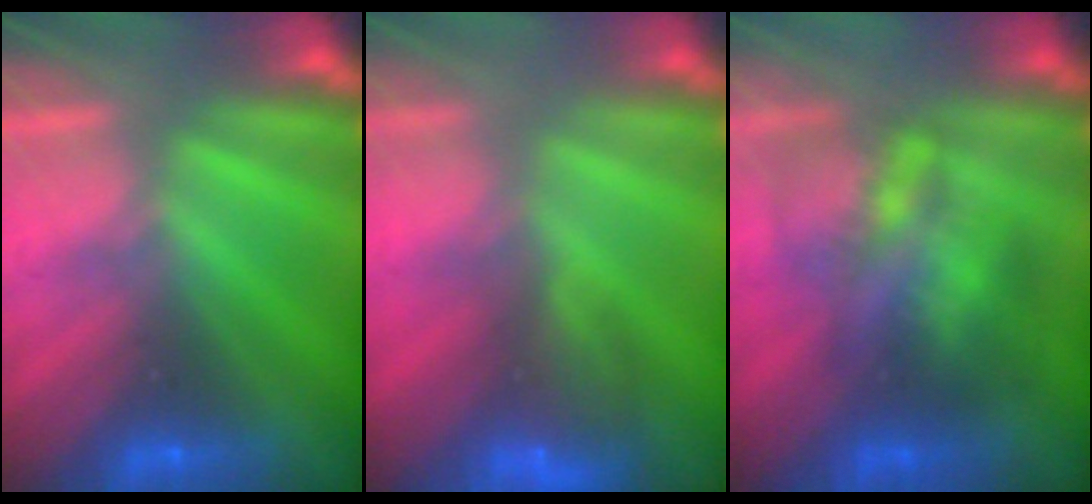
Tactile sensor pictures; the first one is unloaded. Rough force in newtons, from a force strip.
{"total": 9.4}
{"total": 3.6}